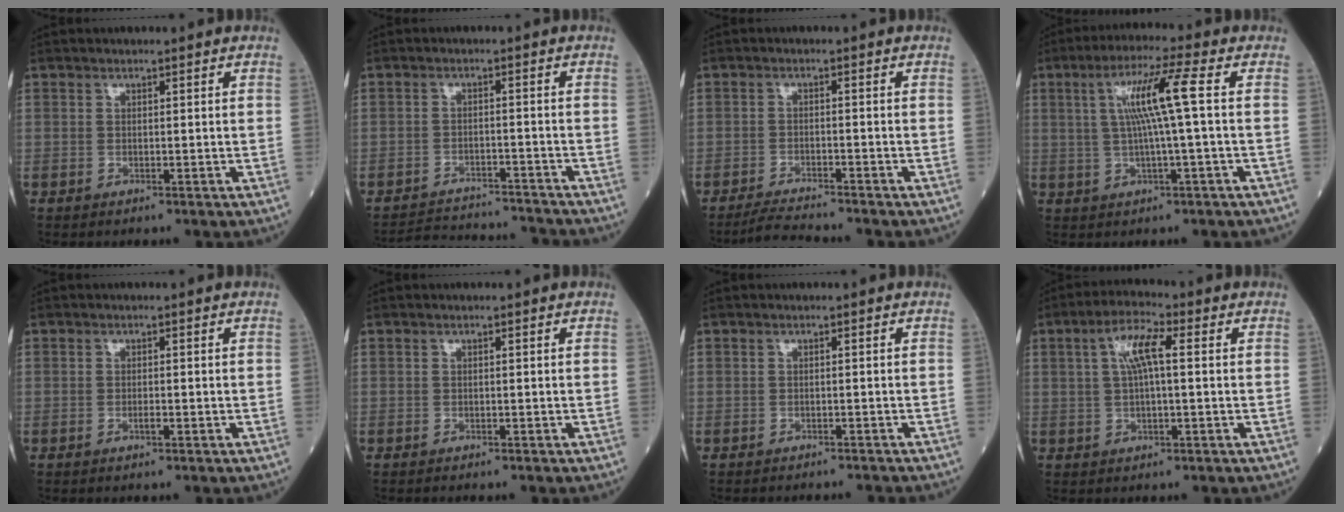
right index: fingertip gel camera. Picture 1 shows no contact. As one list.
[{"total": 10.4, "force": [-10.3, 0.9, 1.1], "torque": [-0.020, 0.008, -0.148]}, {"total": 4.2, "force": [-4.0, -0.9, 1.0], "torque": [-0.025, -0.021, -0.072]}, {"total": 8.2, "force": [1.2, -1.0, 8.0], "torque": [-0.153, 0.011, 0.024]}, {"total": 0.7, "force": [-0.3, 0.1, 0.6], "torque": [-0.013, 0.001, -0.005]}, {"total": 0.0}, {"total": 4.2, "force": [-3.9, 1.2, 0.6], "torque": [0.000, -0.005, -0.049]}, {"total": 6.0, "force": [1.3, 1.3, 5.7], "torque": [-0.115, 0.020, 0.024]}]